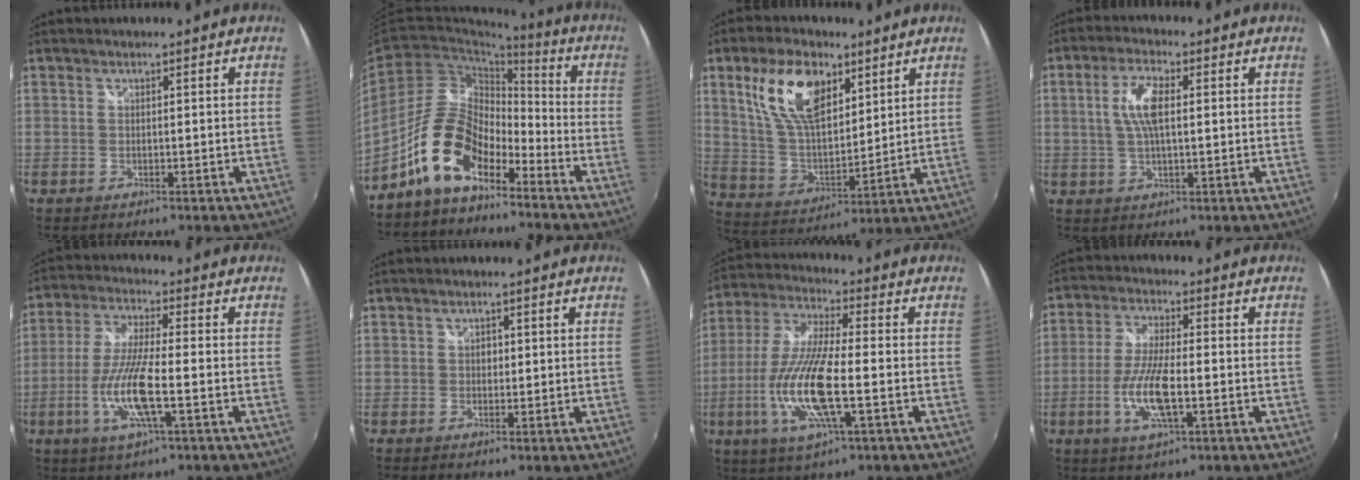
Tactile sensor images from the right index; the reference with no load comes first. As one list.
[{"total": 12.4, "force": [-8.2, 5.8, 7.2], "torque": [-0.144, 0.020, -0.161]}, {"total": 15.8, "force": [7.9, 7.9, 11.1], "torque": [-0.215, 0.016, 0.161]}, {"total": 6.8, "force": [1.0, 2.5, 6.3], "torque": [-0.125, 0.009, 0.021]}, {"total": 12.0, "force": [-3.4, 2.1, 11.3], "torque": [-0.234, -0.010, -0.066]}, {"total": 1.3, "force": [0.1, 1.2, 0.6], "torque": [-0.006, 0.003, -0.001]}, {"total": 16.2, "force": [-4.0, 3.7, 15.2], "torque": [-0.317, -0.014, -0.078]}, {"total": 10.1, "force": [-2.7, 2.8, 9.3], "torque": [-0.192, -0.007, -0.055]}]